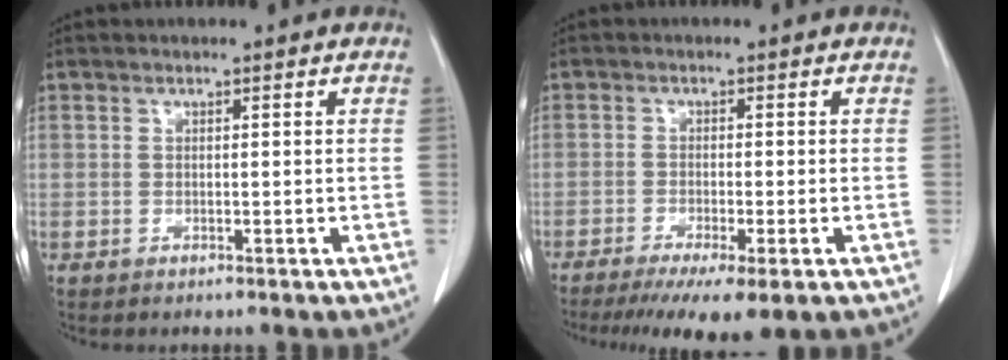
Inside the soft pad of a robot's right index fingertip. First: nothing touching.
{"total": 9.5, "force": [-6.4, 1.3, 6.9], "torque": [-0.097, -0.023, -0.098]}